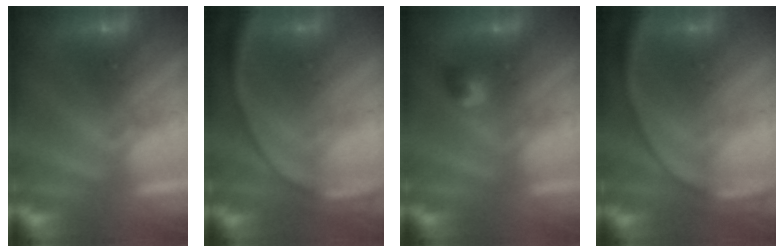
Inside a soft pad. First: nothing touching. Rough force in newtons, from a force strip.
{"total": 2.7}
{"total": 2.7}
{"total": 2.7}